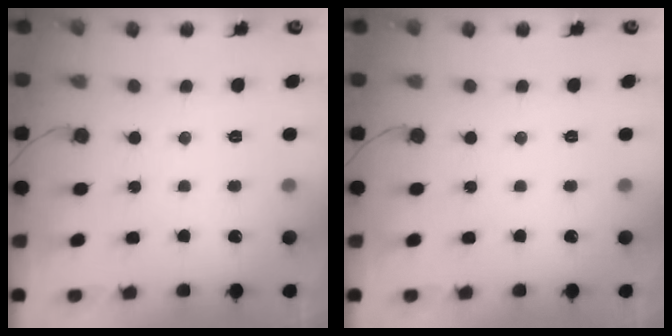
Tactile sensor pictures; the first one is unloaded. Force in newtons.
{"total": 0.0}